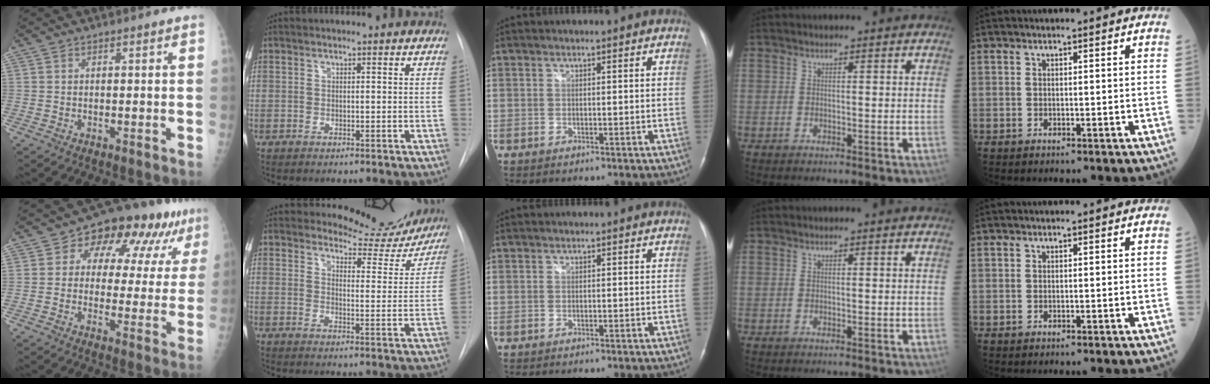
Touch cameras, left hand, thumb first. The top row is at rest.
{"thumb": {"total": 15.2, "force": [6.8, 8.8, 10.4], "torque": [-0.089, 0.012, 0.090]}, "index": {"total": 10.9, "force": [10.6, 2.7, 0.4], "torque": [0.011, -0.041, 0.115]}}